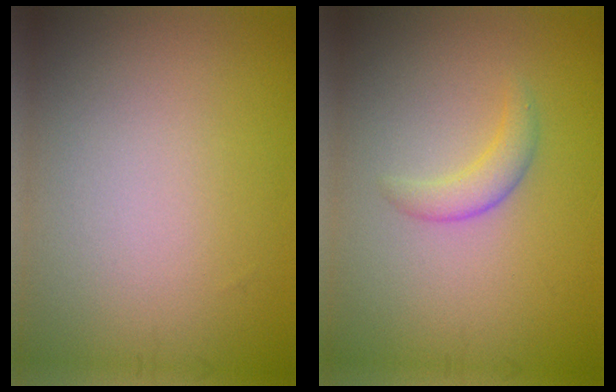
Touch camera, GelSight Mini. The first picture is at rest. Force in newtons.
{"total": 1.8, "press": 1.8, "slide": 0.1}